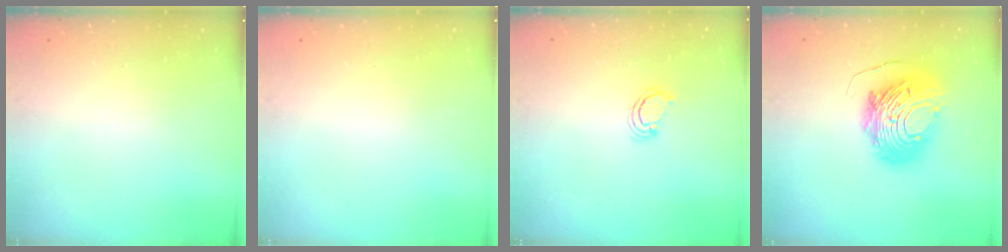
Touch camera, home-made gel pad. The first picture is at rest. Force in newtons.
{"total": 0.0}
{"total": 2.6, "press": 2.5, "slide": 0.3}
{"total": 14.8, "press": 14.7, "slide": 1.3}